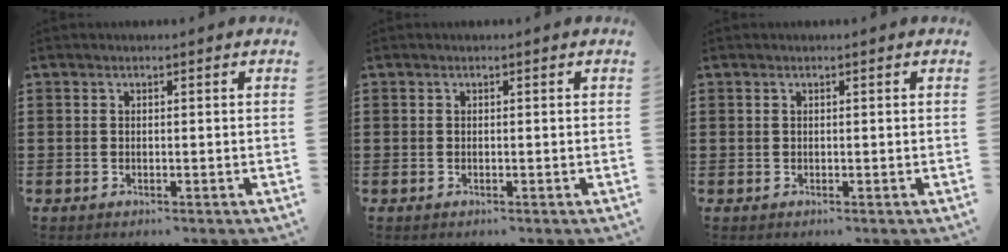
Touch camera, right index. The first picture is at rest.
{"total": 0.0}
{"total": 0.0}